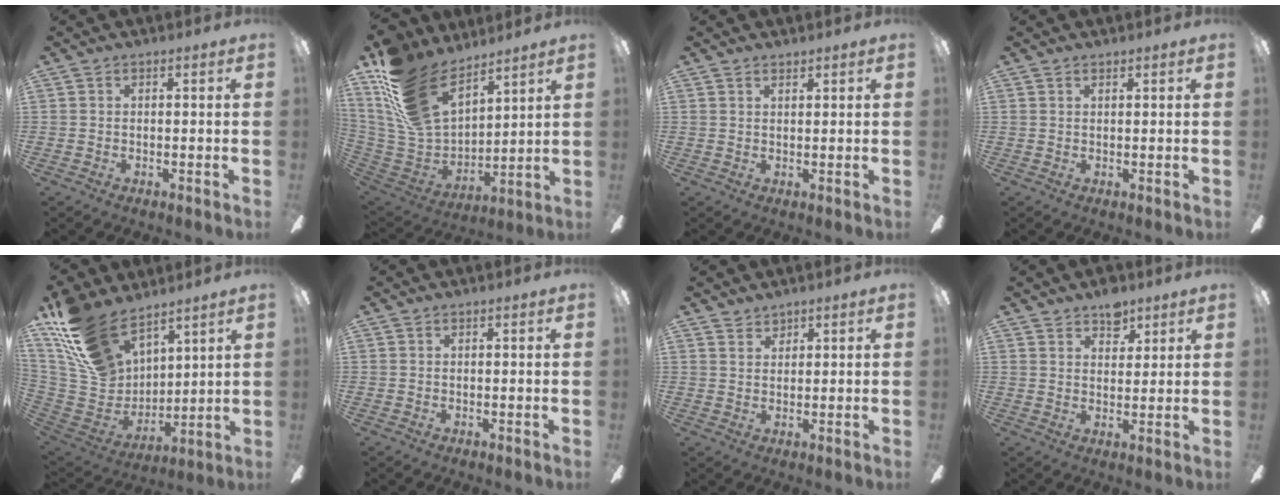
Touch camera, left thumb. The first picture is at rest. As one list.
[{"total": 20.8, "force": [13.6, 11.0, 11.3], "torque": [-0.263, -0.084, 0.250]}, {"total": 1.2, "force": [1.1, 0.3, 0.0], "torque": [-0.002, -0.003, 0.023]}, {"total": 0.7, "force": [0.7, 0.2, 0.0], "torque": [0.000, -0.001, 0.013]}, {"total": 19.8, "force": [13.6, 11.0, 9.3], "torque": [-0.205, -0.070, 0.261]}, {"total": 0.0}, {"total": 2.2, "force": [2.0, 0.9, -0.3], "torque": [0.003, -0.011, 0.040]}, {"total": 5.9, "force": [4.3, 3.4, 2.0], "torque": [-0.013, -0.023, 0.074]}]